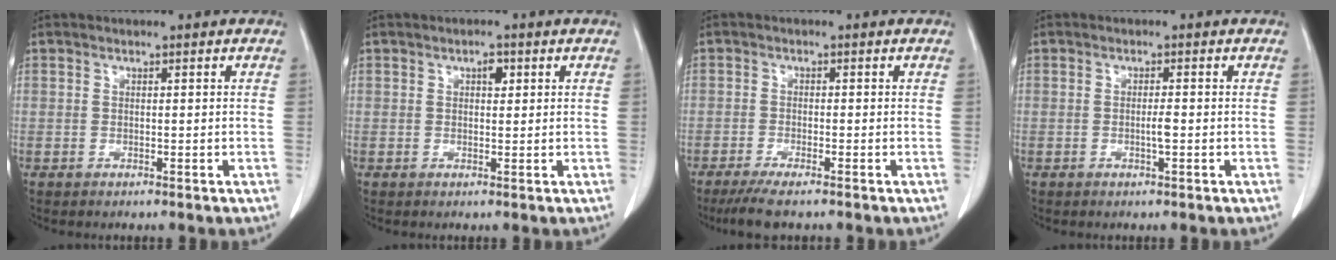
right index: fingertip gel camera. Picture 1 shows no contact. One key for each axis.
{"total": 1.7, "fx": 0.7, "fy": 0.8, "fz": 1.3, "tx": -0.018, "ty": 0.001, "tz": 0.009}
{"total": 4.3, "fx": -3.4, "fy": 0.2, "fz": 2.8, "tx": -0.052, "ty": -0.010, "tz": -0.059}
{"total": 1.4, "fx": -0.3, "fy": 0.0, "fz": 1.4, "tx": -0.027, "ty": -0.001, "tz": -0.005}